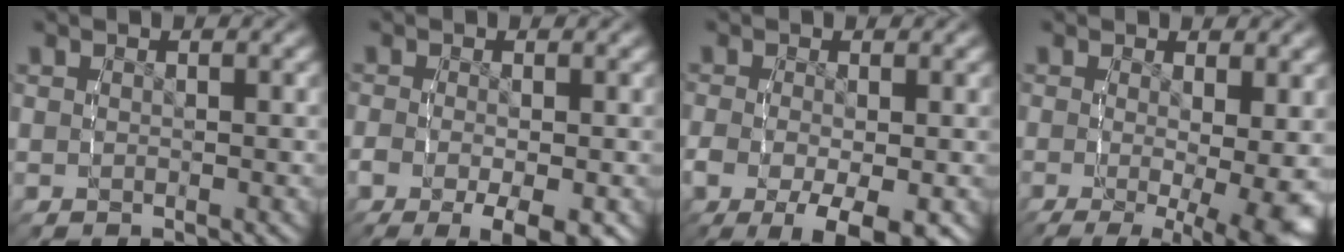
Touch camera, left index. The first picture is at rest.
{"total": 6.0, "force": [-3.2, 2.4, 4.5], "torque": [-0.076, -0.024, -0.033]}
{"total": 7.5, "force": [-3.5, 3.2, 5.8], "torque": [-0.106, -0.037, -0.029]}
{"total": 9.2, "force": [-5.2, 2.9, 7.0], "torque": [-0.100, -0.053, -0.054]}